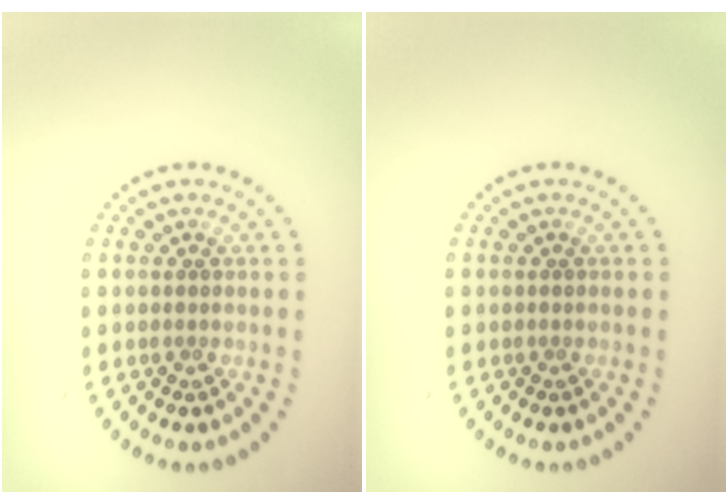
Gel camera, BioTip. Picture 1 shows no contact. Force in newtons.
{"total": 0.0}